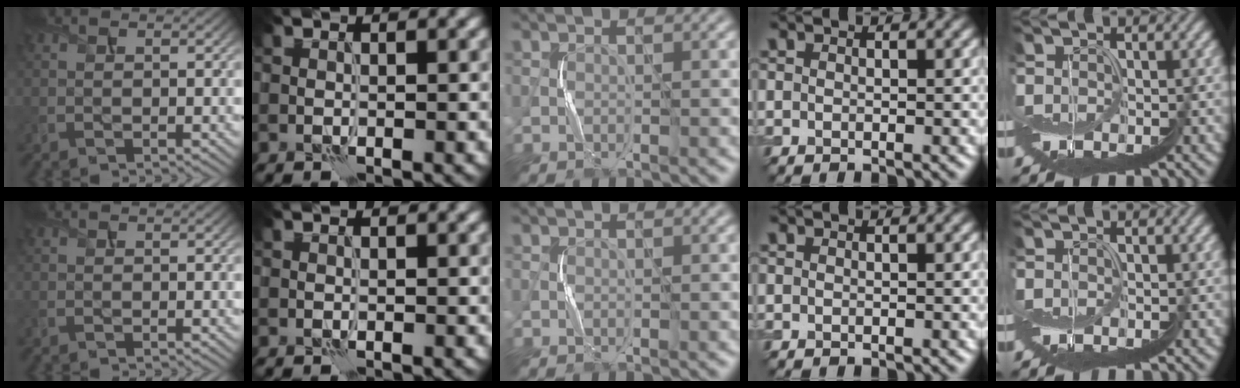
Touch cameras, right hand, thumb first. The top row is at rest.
{}